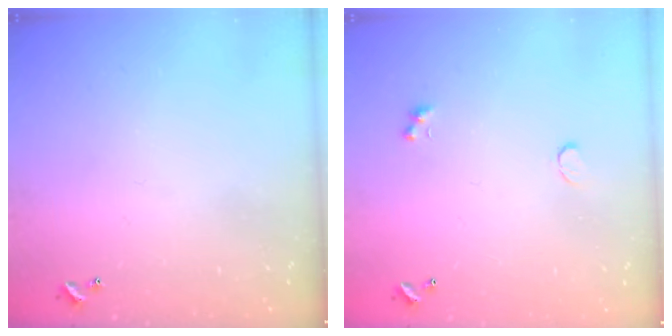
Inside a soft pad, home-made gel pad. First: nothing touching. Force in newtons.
{"total": 0.6, "press": 0.4, "slide": 0.4}